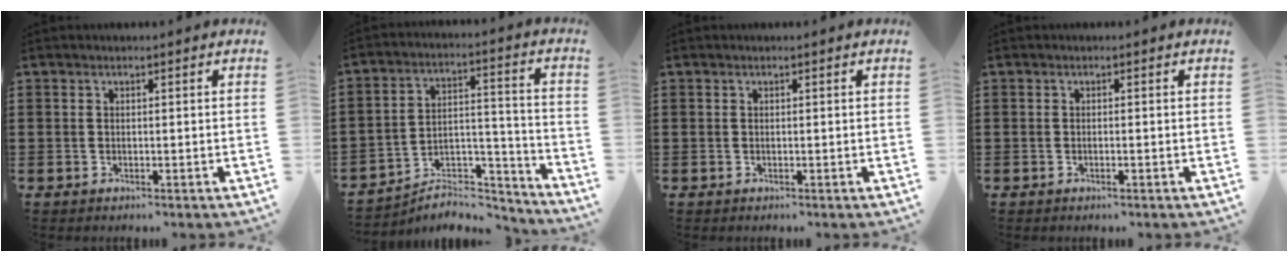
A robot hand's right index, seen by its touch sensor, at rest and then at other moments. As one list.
[{"total": 6.9, "force": [-6.3, 2.0, 2.1], "torque": [-0.028, 0.016, -0.119]}, {"total": 0.0}, {"total": 0.6, "force": [-0.2, -0.1, 0.6], "torque": [-0.010, -0.005, -0.002]}]